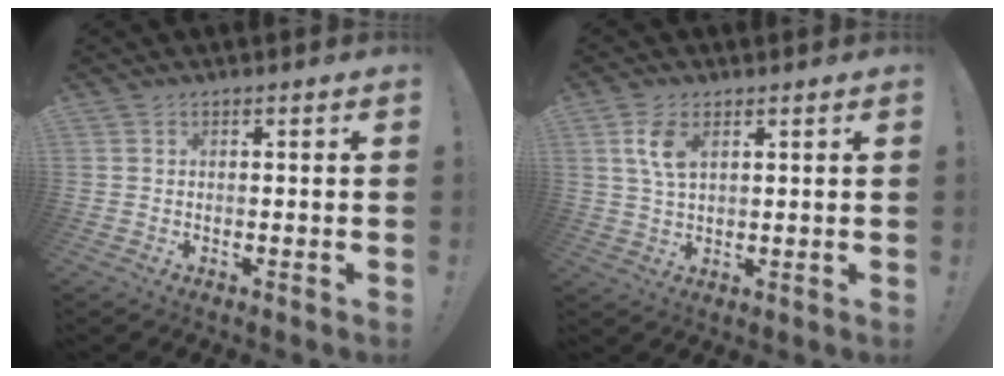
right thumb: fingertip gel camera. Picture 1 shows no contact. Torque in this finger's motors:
{"motor_torque": [0.11, 0.09, -0.14, -0.14, 0.00]}